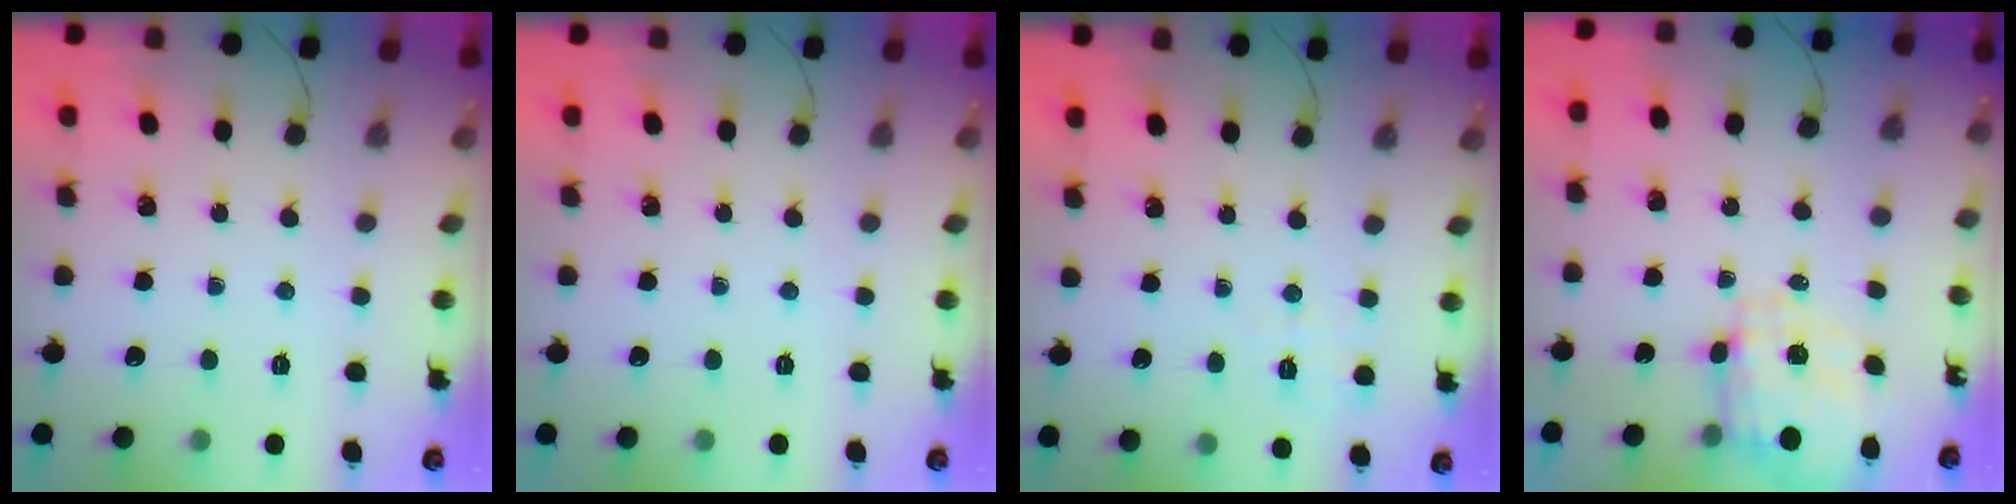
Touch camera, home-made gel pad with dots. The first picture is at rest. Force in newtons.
{"total": 0.0}
{"total": 2.2, "press": 1.5, "slide": 1.5}
{"total": 3.4, "press": 3.1, "slide": 1.4}